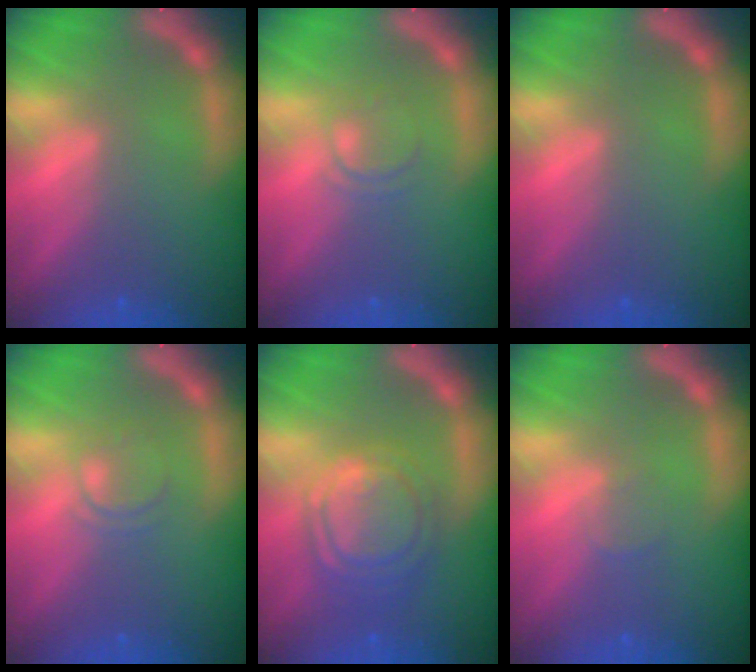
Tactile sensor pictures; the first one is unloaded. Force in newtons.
{"total": 2.0}
{"total": 0.0}
{"total": 2.0}
{"total": 7.0}
{"total": 1.0}